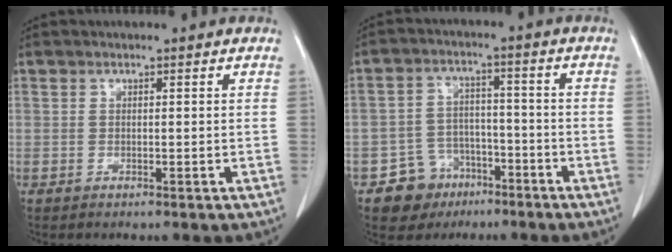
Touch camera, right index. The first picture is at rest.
{"total": 7.1, "force": [-4.2, 5.7, 0.8], "torque": [-0.007, 0.012, -0.062]}